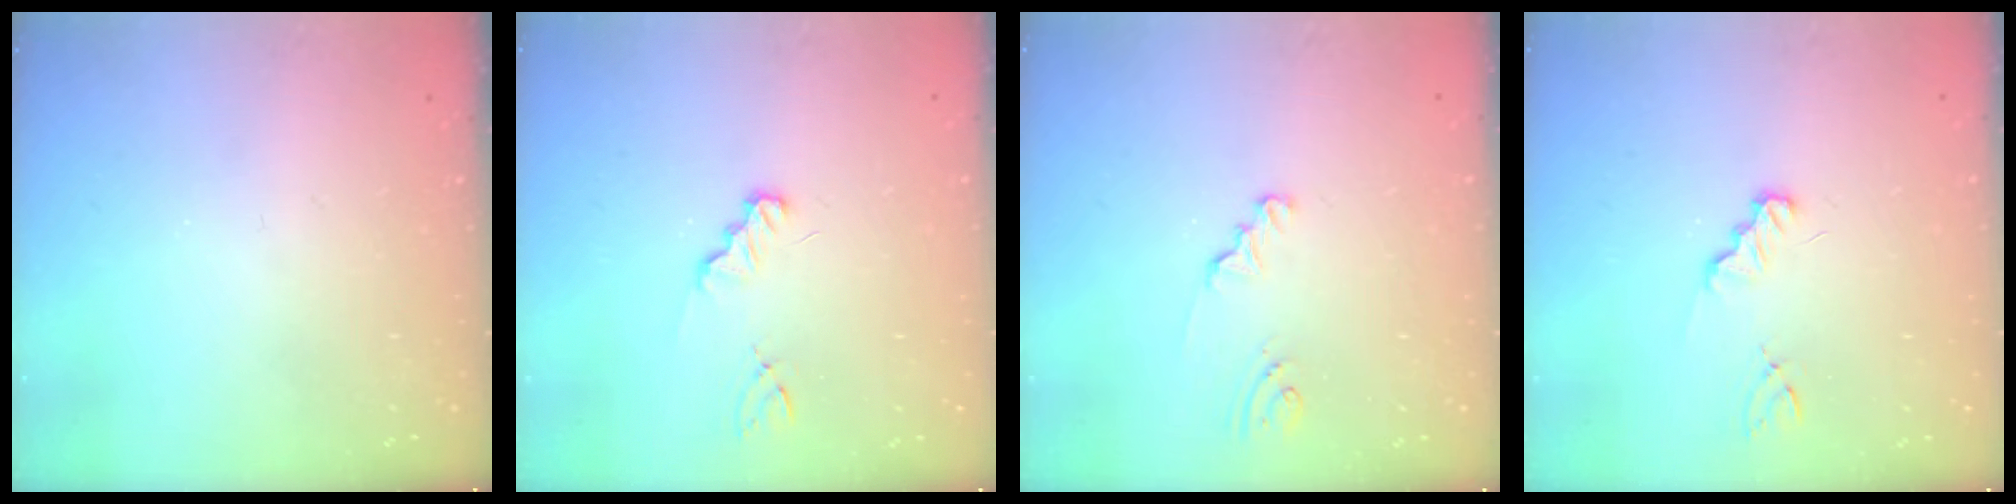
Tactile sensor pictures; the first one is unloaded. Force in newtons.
{"total": 1.2, "press": 1.2, "slide": 0.1}
{"total": 1.7, "press": 1.7, "slide": 0.2}
{"total": 1.2, "press": 1.2, "slide": 0.1}